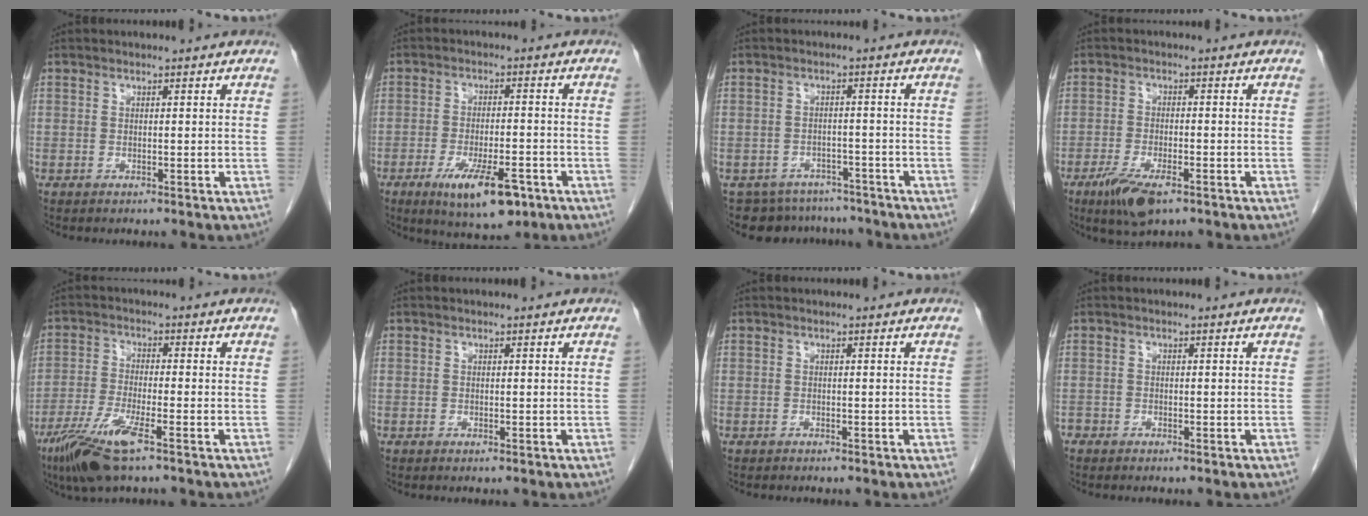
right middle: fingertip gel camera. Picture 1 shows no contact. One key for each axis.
{"total": 9.7, "fx": -5.2, "fy": 2.9, "fz": 7.7, "tx": -0.131, "ty": -0.014, "tz": -0.076}
{"total": 9.0, "fx": -8.1, "fy": 4.0, "fz": 0.5, "tx": -0.005, "ty": 0.014, "tz": -0.099}
{"total": 7.1, "fx": -4.3, "fy": 2.1, "fz": 5.3, "tx": -0.099, "ty": -0.013, "tz": -0.070}
{"total": 8.7, "fx": -5.2, "fy": 1.0, "fz": 6.9, "tx": -0.145, "ty": -0.021, "tz": -0.096}
{"total": 0.0}
{"total": 0.0}
{"total": 1.0, "fx": -0.8, "fy": 0.5, "fz": 0.1, "tx": -0.004, "ty": 0.001, "tz": -0.017}